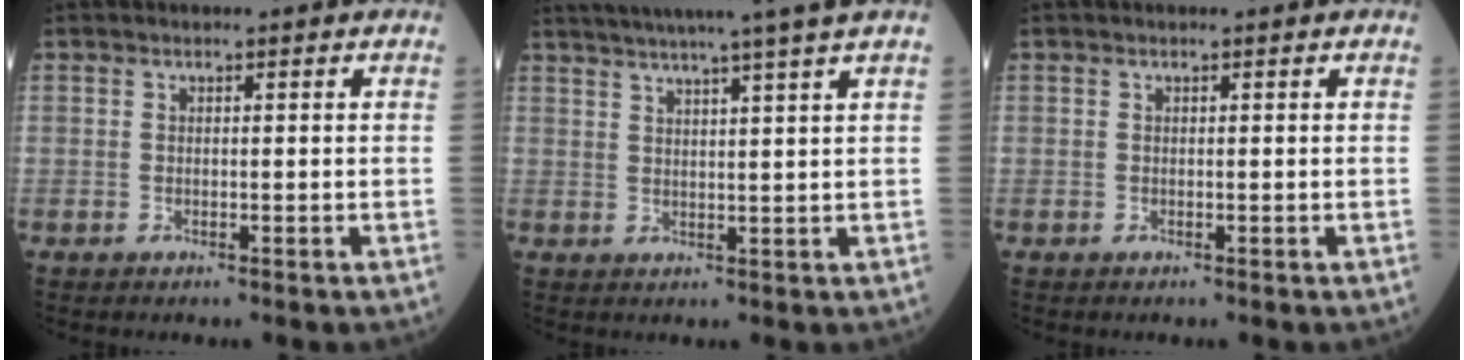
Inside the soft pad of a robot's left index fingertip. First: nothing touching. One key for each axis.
{"total": 12.6, "fx": 10.6, "fy": -2.4, "fz": 6.5, "tx": -0.103, "ty": -0.010, "tz": 0.141}
{"total": 0.0}